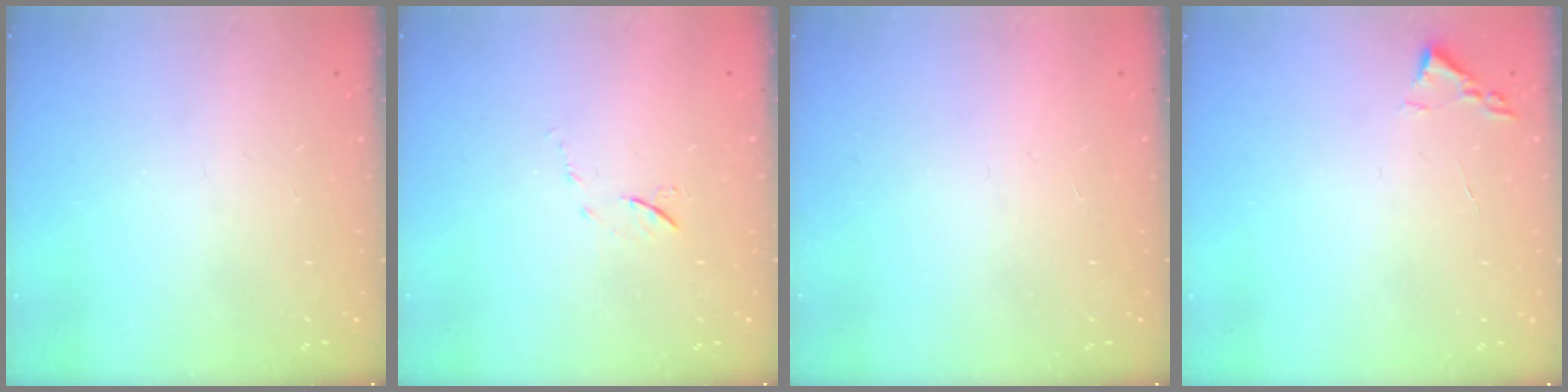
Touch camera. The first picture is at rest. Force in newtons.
{"total": 6.1, "press": 6.0, "slide": 0.9}
{"total": 1.7, "press": 1.6, "slide": 0.1}
{"total": 1.8, "press": 1.7, "slide": 0.2}